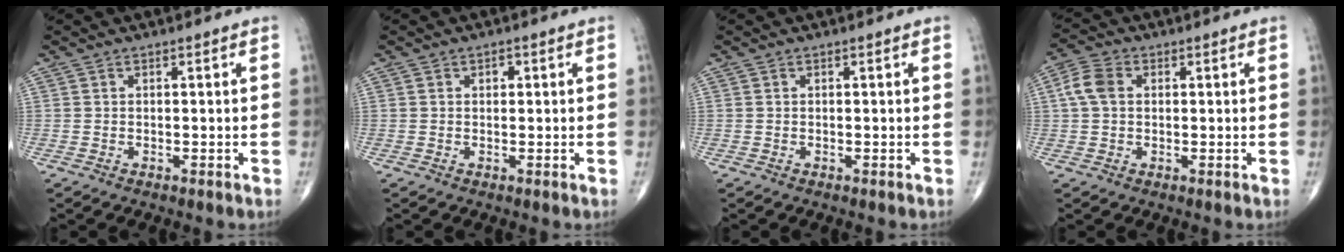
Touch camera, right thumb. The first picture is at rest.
{"total": 1.0, "force": [0.3, 0.7, 0.6], "torque": [-0.002, 0.001, 0.003]}
{"total": 0.0}
{"total": 5.1, "force": [0.8, 3.7, 3.5], "torque": [-0.077, 0.013, 0.011]}